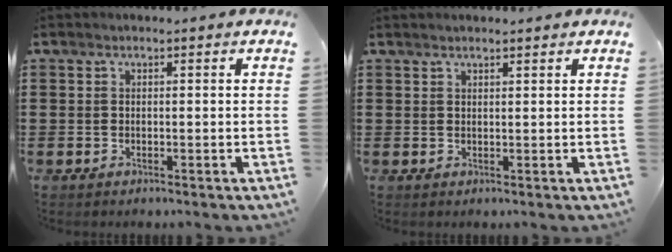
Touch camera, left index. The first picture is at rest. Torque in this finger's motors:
{"motor_torque": [0.91, -1.22, -0.56, -0.09]}